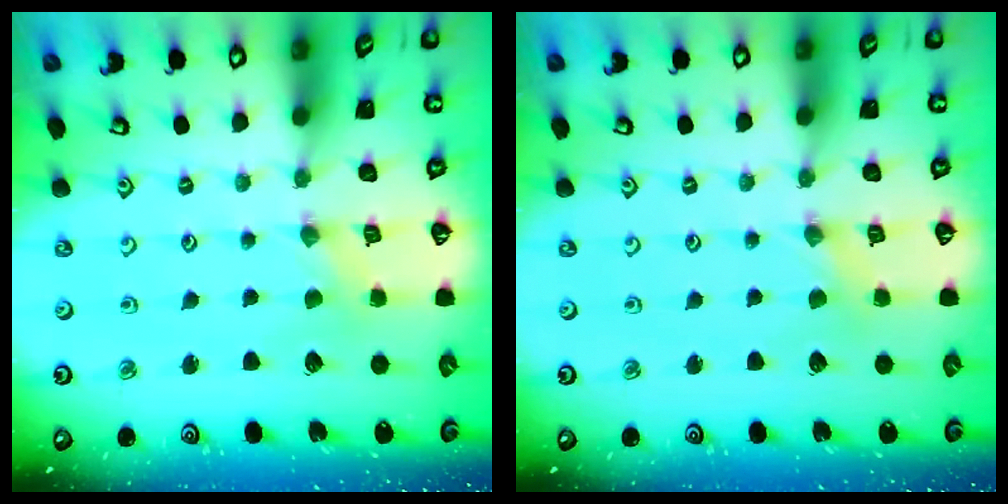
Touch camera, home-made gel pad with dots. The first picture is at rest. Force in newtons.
{"total": 2.1, "press": 2.1, "slide": 0.3}